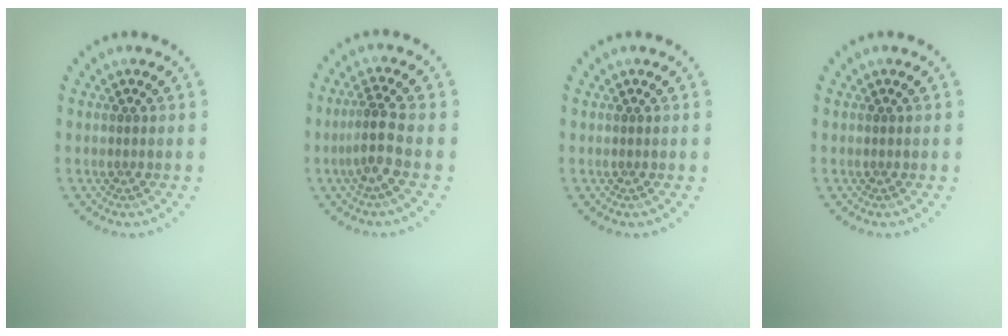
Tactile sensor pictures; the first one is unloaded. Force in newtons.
{"total": 2.8, "press": 2.1, "slide": 1.9}
{"total": 0.0}
{"total": 0.0}